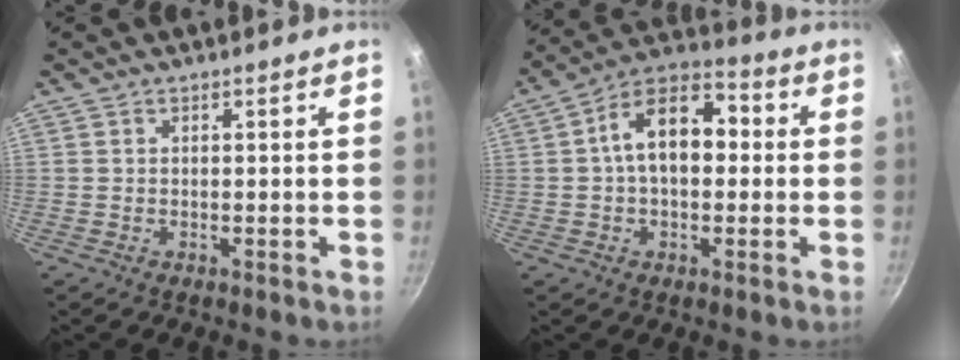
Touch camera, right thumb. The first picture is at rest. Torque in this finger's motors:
{"motor_torque": [0.79, 2.77, 1.09, -0.17, 0.13]}